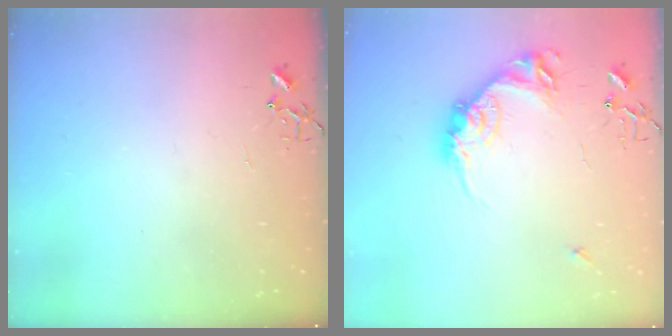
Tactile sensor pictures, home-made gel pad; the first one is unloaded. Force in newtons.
{"total": 15.8, "press": 15.8, "slide": 0.8}